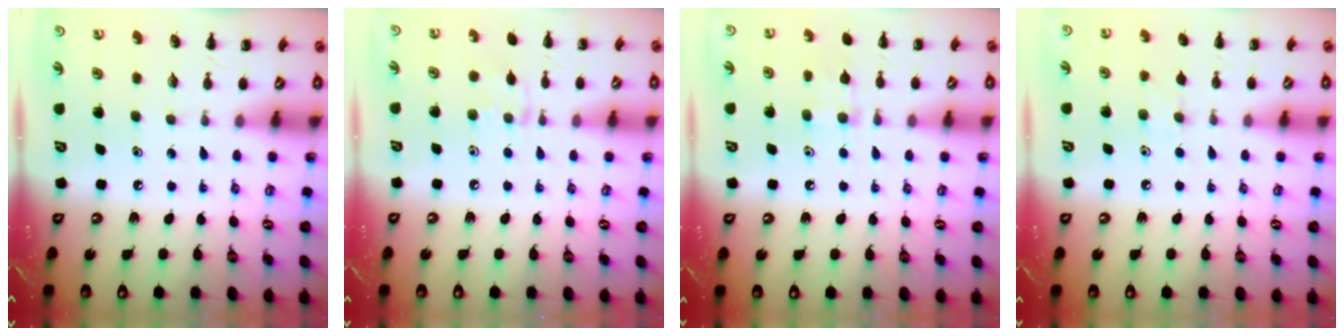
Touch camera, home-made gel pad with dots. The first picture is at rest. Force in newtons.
{"total": 5.2, "press": 4.8, "slide": 1.8}
{"total": 8.0, "press": 7.6, "slide": 2.7}
{"total": 5.3, "press": 5.1, "slide": 1.6}